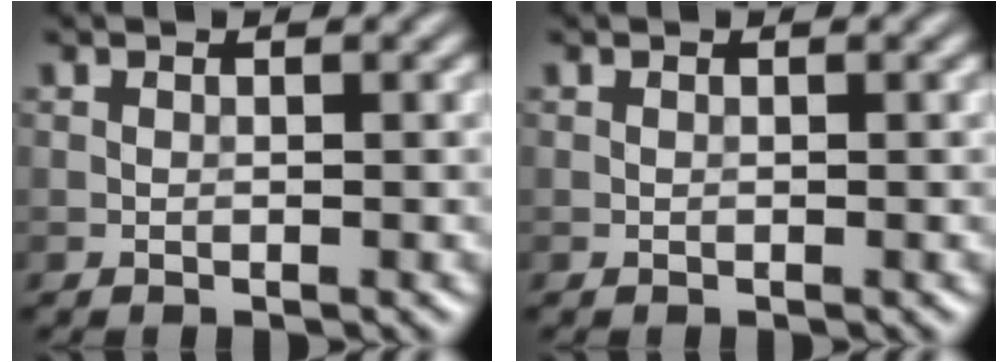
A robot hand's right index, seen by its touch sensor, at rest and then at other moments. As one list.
[{"total": 0.0}]